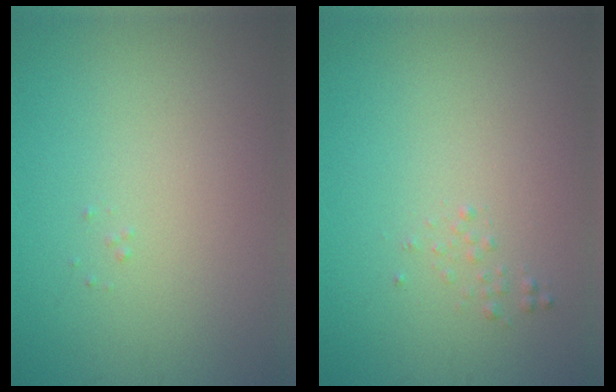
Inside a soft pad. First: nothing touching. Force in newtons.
{"total": 0.6, "press": 0.6, "slide": 0.1}